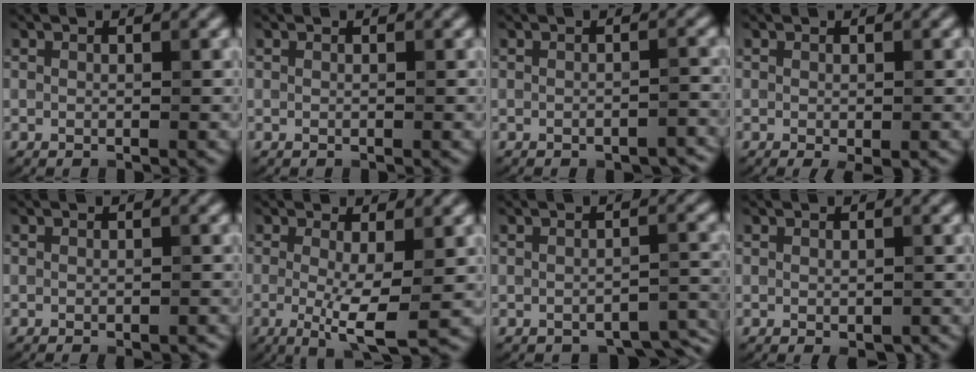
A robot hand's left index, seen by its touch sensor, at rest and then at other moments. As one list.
[{"total": 0.0}, {"total": 2.2, "force": [-1.8, 0.5, 1.1], "torque": [-0.019, 0.001, -0.023]}, {"total": 1.0, "force": [-0.5, 0.1, 0.8], "torque": [-0.018, -0.008, -0.003]}, {"total": 1.2, "force": [-0.8, 0.2, 0.8], "torque": [-0.014, -0.002, -0.009]}, {"total": 4.3, "force": [-0.6, 0.8, 4.2], "torque": [-0.081, -0.015, -0.008]}, {"total": 3.2, "force": [-2.5, 1.2, 1.6], "torque": [-0.026, -0.004, -0.024]}, {"total": 1.0, "force": [-0.6, 0.4, 0.6], "torque": [-0.014, -0.006, -0.003]}]